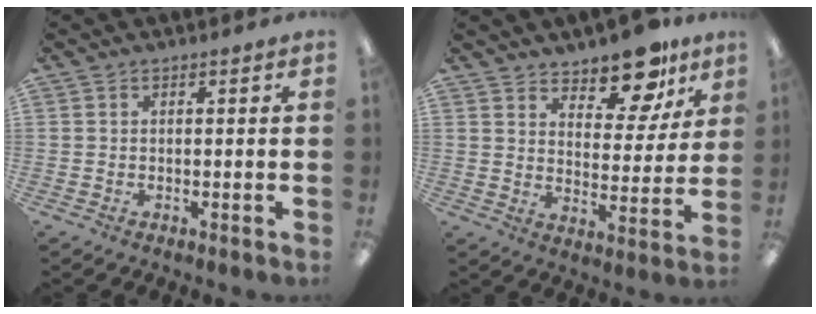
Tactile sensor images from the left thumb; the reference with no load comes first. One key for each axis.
{"total": 12.7, "fx": 10.6, "fy": 5.1, "fz": 5.0, "tx": -0.063, "ty": -0.075, "tz": 0.190}